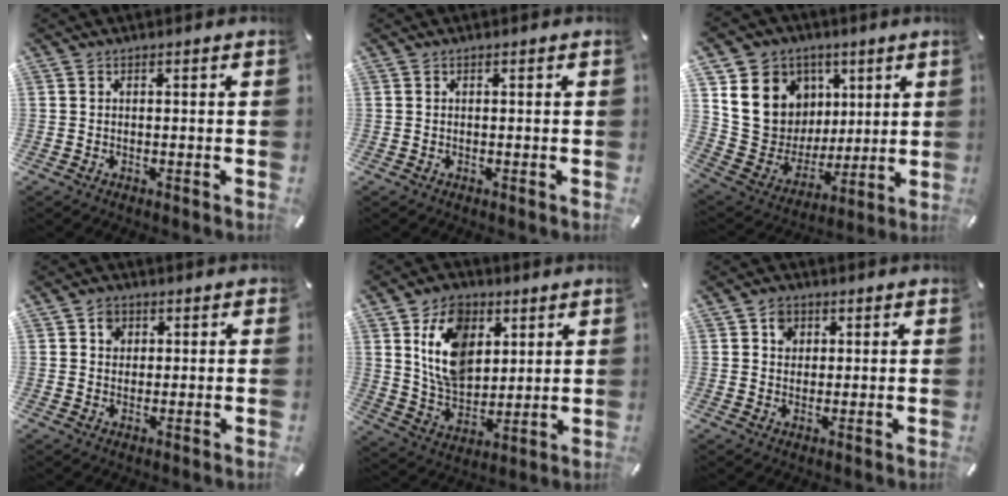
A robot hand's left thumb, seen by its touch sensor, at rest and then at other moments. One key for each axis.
{"total": 0.0}
{"total": 15.6, "fx": 5.5, "fy": 14.0, "fz": 3.9, "tx": -0.062, "ty": -0.038, "tz": 0.127}
{"total": 3.8, "fx": 0.9, "fy": 3.4, "fz": 1.4, "tx": -0.009, "ty": 0.000, "tz": 0.010}
{"total": 13.7, "fx": 5.0, "fy": 10.3, "fz": 7.6, "tx": -0.141, "ty": -0.011, "tz": 0.093}
{"total": 4.2, "fx": 1.4, "fy": 3.7, "fz": 1.4, "tx": -0.012, "ty": -0.001, "tz": 0.019}